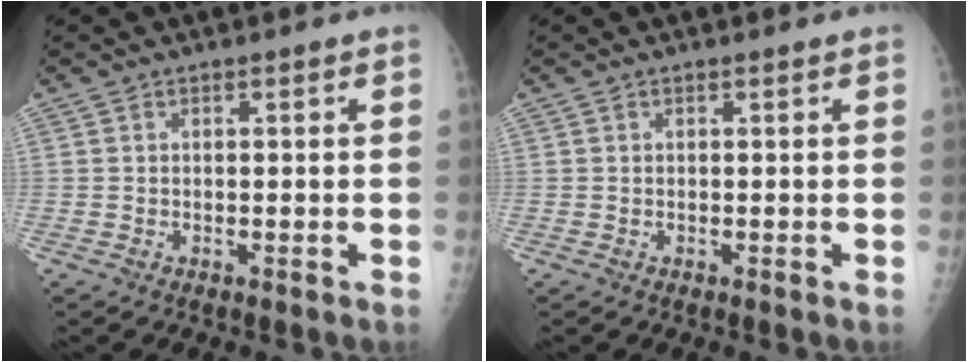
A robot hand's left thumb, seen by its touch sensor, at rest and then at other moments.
{"total": 0.0}